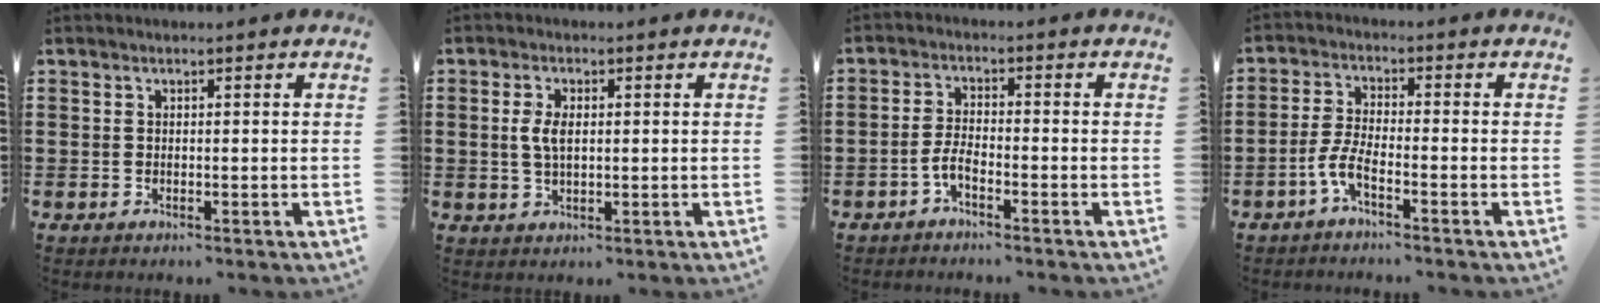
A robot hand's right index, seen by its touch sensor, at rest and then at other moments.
{"total": 3.5, "force": [0.4, 1.7, 3.0], "torque": [-0.069, 0.006, 0.003]}
{"total": 3.1, "force": [-2.0, 0.5, 2.3], "torque": [-0.058, -0.004, -0.041]}
{"total": 4.3, "force": [-2.7, 0.6, 3.4], "torque": [-0.089, -0.011, -0.057]}